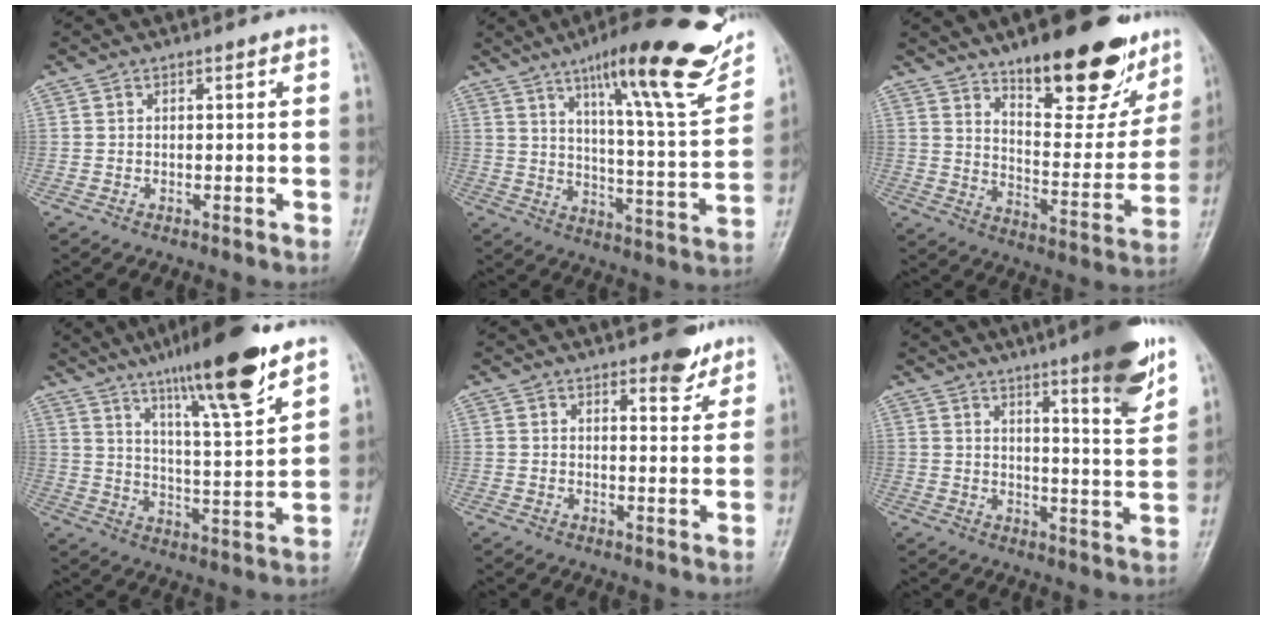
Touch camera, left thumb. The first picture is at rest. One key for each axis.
{"total": 23.1, "fx": 14.4, "fy": 4.1, "fz": 17.7, "tx": -0.224, "ty": -0.056, "tz": 0.213}
{"total": 23.0, "fx": 15.2, "fy": 8.5, "fz": 15.1, "tx": -0.156, "ty": -0.077, "tz": 0.224}
{"total": 17.7, "fx": 11.9, "fy": 2.2, "fz": 13.0, "tx": -0.193, "ty": -0.060, "tz": 0.192}
{"total": 5.1, "fx": 3.8, "fy": 2.0, "fz": 2.7, "tx": -0.013, "ty": -0.026, "tz": 0.052}
{"total": 13.6, "fx": 8.6, "fy": 1.7, "fz": 10.4, "tx": -0.126, "ty": -0.051, "tz": 0.121}